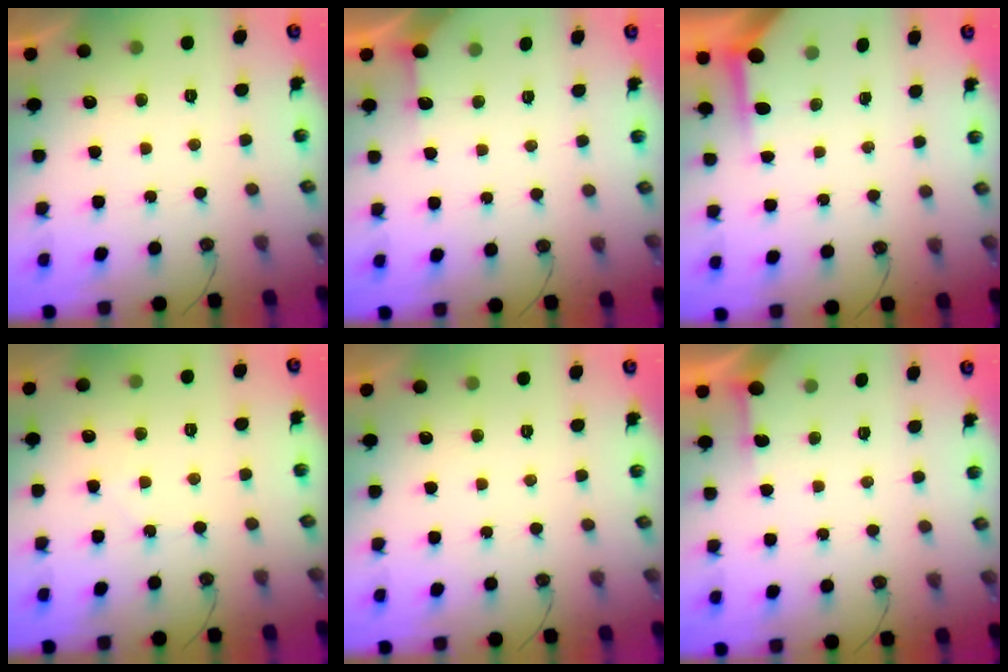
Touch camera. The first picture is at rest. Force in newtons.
{"total": 3.0, "press": 2.9, "slide": 0.4}
{"total": 3.8, "press": 3.8, "slide": 0.4}
{"total": 3.8, "press": 3.8, "slide": 0.4}
{"total": 0.0}
{"total": 3.0, "press": 3.0, "slide": 0.4}